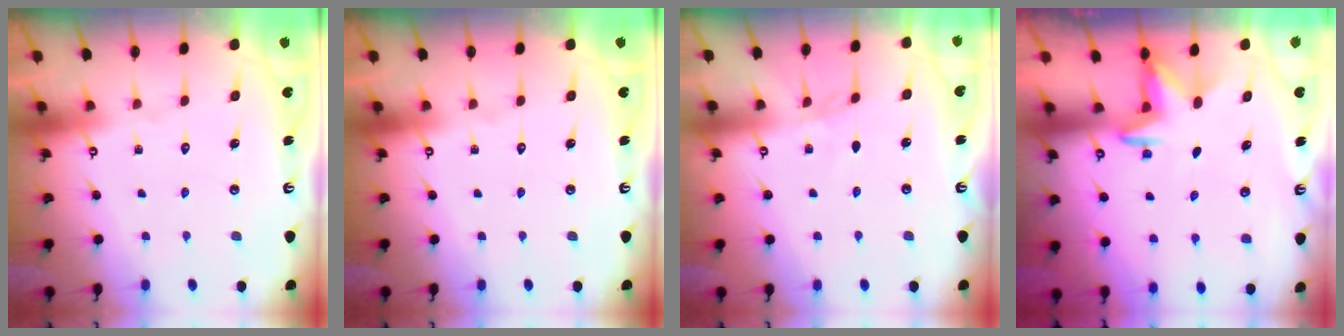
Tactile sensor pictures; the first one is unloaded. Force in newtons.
{"total": 0.0}
{"total": 2.9, "press": 2.9, "slide": 0.4}
{"total": 3.4, "press": 3.2, "slide": 1.0}